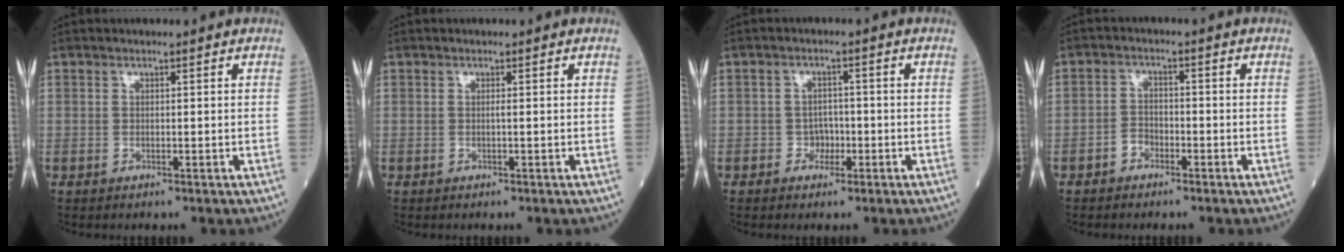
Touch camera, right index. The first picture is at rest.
{"total": 0.0}
{"total": 2.4, "force": [-1.1, 2.0, 0.9], "torque": [-0.006, 0.010, -0.019]}
{"total": 2.4, "force": [-1.6, 1.6, 0.9], "torque": [-0.013, 0.008, -0.032]}